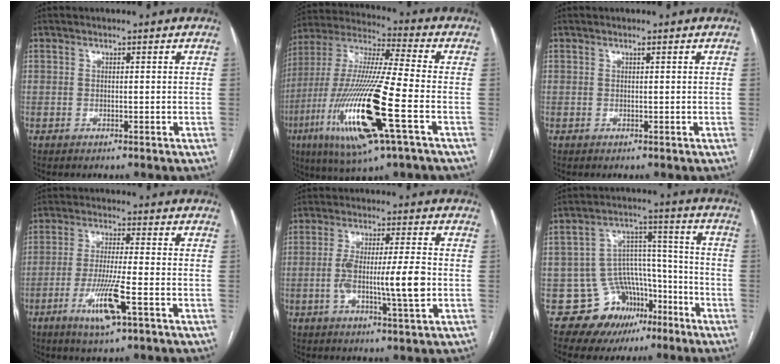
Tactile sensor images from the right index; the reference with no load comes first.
{"total": 21.9, "force": [-7.3, 1.7, 20.6], "torque": [-0.454, -0.035, -0.139]}
{"total": 0.0}
{"total": 8.5, "force": [-3.6, 0.3, 7.7], "torque": [-0.151, -0.015, -0.066]}
{"total": 9.6, "force": [-1.5, 0.5, 9.5], "torque": [-0.169, 0.002, -0.028]}
{"total": 11.8, "force": [-6.9, 9.1, 2.9], "torque": [-0.031, 0.076, -0.098]}